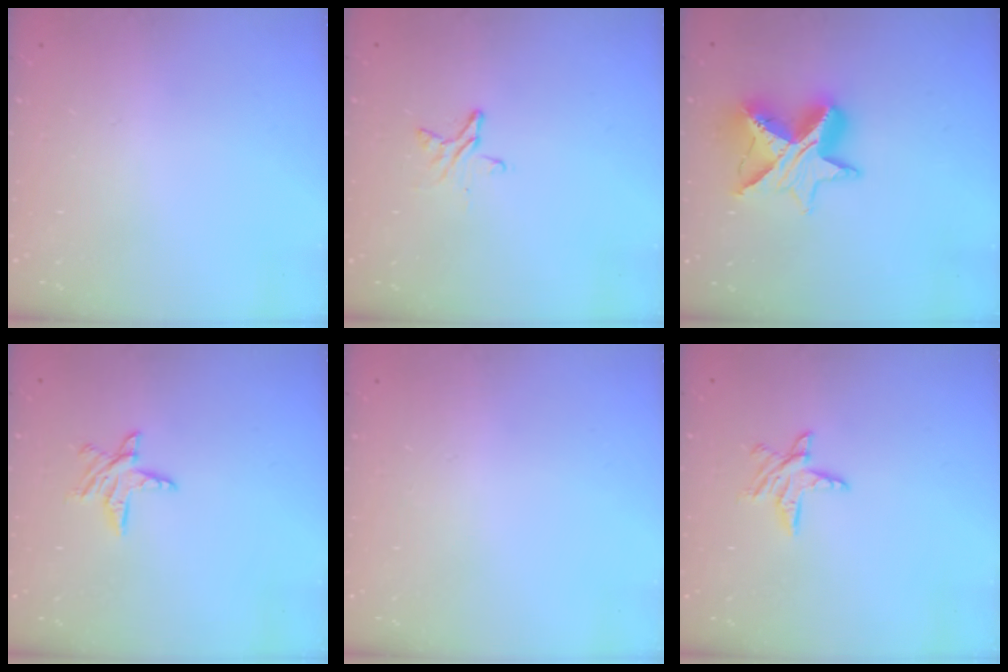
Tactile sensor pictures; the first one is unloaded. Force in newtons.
{"total": 4.9, "press": 4.9, "slide": 0.3}
{"total": 12.6, "press": 12.6, "slide": 1.0}
{"total": 7.3, "press": 7.2, "slide": 0.5}
{"total": 0.0}
{"total": 7.3, "press": 7.2, "slide": 0.5}